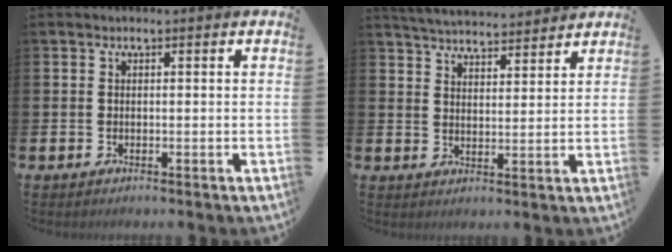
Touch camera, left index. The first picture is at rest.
{"total": 4.8, "force": [4.8, 0.4, 0.1], "torque": [-0.020, -0.026, 0.087]}